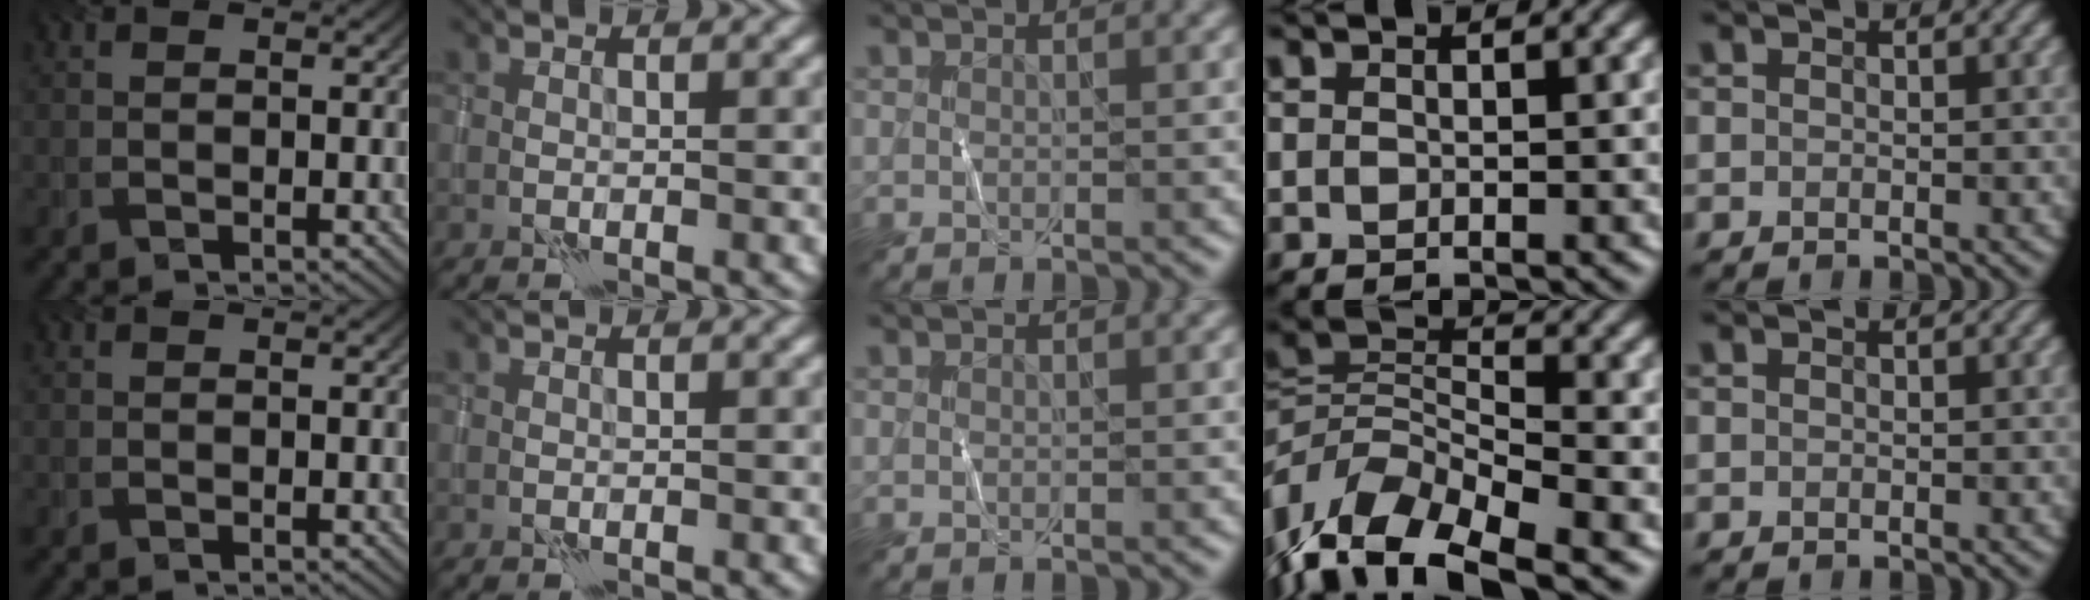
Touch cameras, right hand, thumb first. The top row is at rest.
{"ring": {"total": 10.1, "force": [-6.3, 4.7, 6.3], "torque": [-0.122, -0.001, -0.125]}}